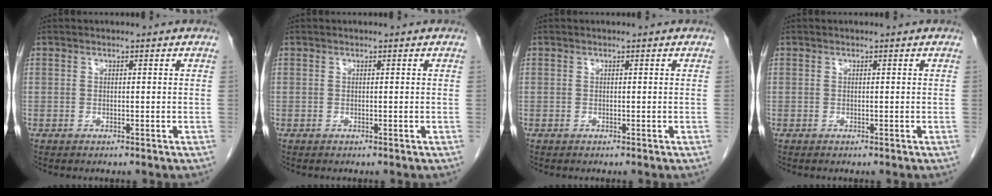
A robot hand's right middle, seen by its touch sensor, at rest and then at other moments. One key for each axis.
{"total": 0.0}
{"total": 0.0}
{"total": 0.0}